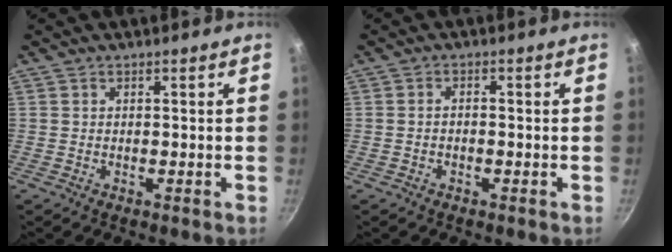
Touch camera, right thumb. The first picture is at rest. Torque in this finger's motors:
{"motor_torque": [-0.41, 0.38, -0.06, 0.01, 0.08]}